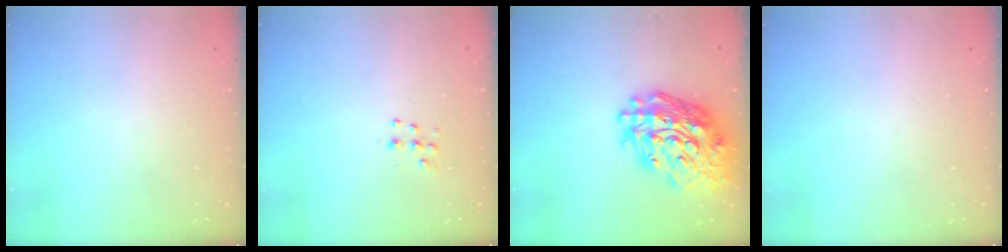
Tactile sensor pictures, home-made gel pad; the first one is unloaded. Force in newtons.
{"total": 5.2, "press": 5.1, "slide": 1.0}
{"total": 24.3, "press": 24.2, "slide": 2.6}
{"total": 0.0}